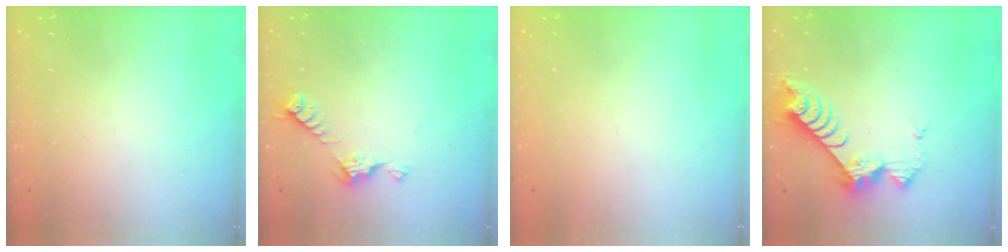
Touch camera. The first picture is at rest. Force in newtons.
{"total": 6.6, "press": 6.6, "slide": 0.6}
{"total": 0.0}
{"total": 9.0, "press": 9.0, "slide": 0.6}